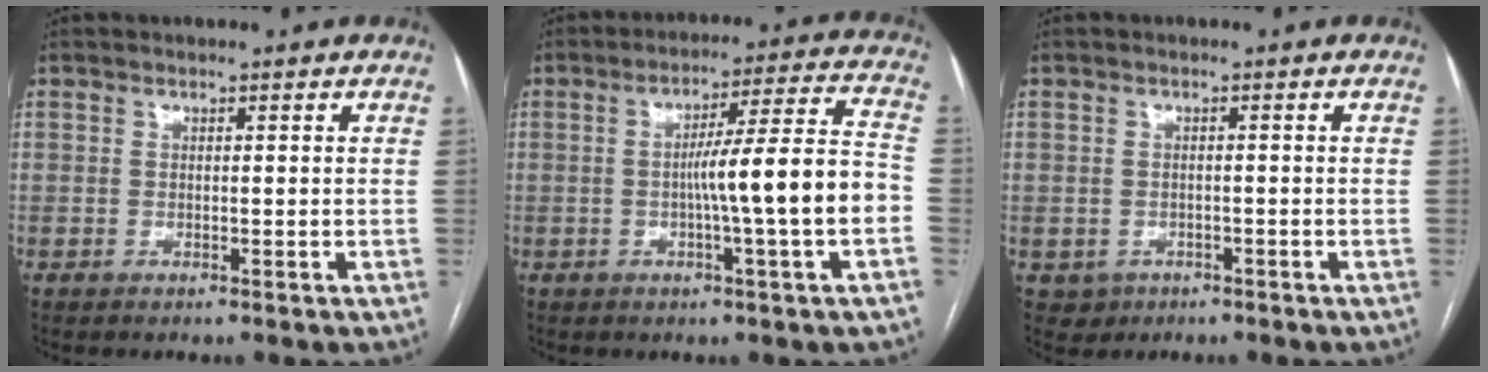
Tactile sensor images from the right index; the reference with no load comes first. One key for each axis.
{"total": 12.4, "fx": -2.4, "fy": -0.7, "fz": 12.2, "tx": -0.189, "ty": 0.015, "tz": -0.039}
{"total": 2.5, "fx": -1.1, "fy": 2.3, "fz": 0.2, "tx": 0.002, "ty": 0.008, "tz": -0.012}